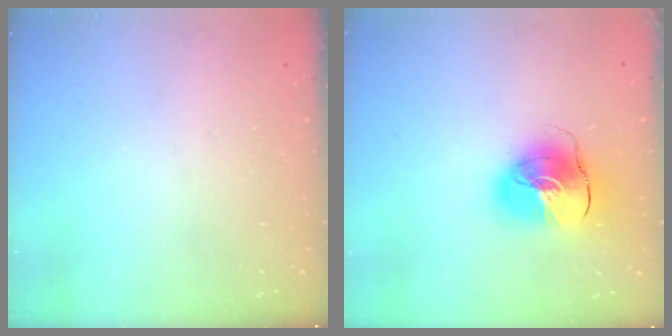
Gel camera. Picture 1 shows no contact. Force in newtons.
{"total": 13.9, "press": 13.8, "slide": 2.1}